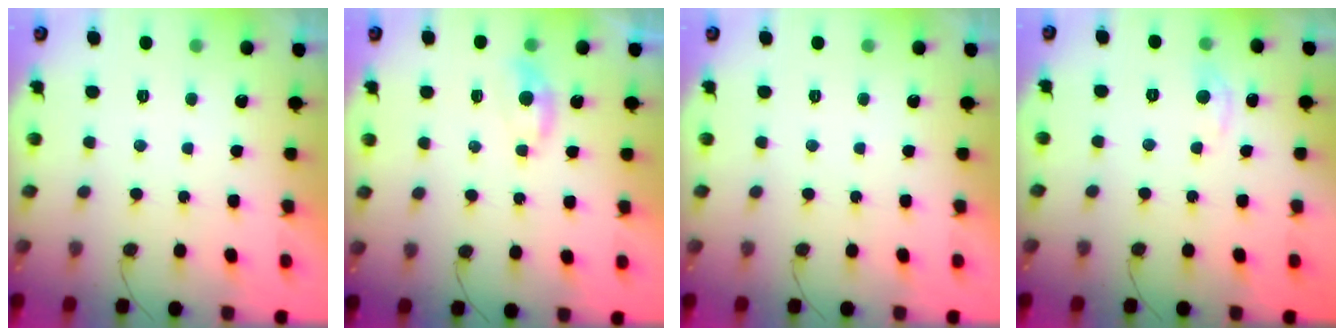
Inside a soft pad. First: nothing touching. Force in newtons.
{"total": 3.9, "press": 3.8, "slide": 0.5}
{"total": 0.0}
{"total": 3.1, "press": 3.1, "slide": 0.4}